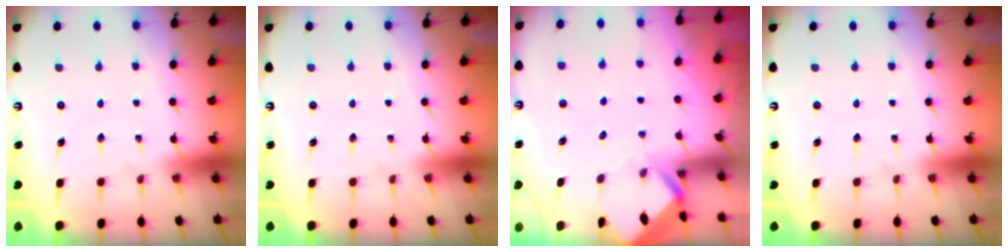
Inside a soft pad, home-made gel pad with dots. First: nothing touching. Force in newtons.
{"total": 0.0}
{"total": 2.7, "press": 2.6, "slide": 0.3}
{"total": 0.0}